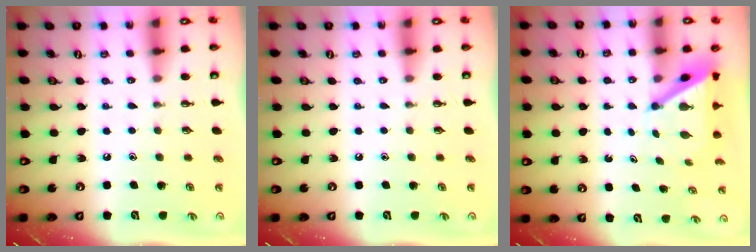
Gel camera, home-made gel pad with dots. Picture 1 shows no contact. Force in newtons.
{"total": 0.0}
{"total": 6.1, "press": 6.1, "slide": 0.3}